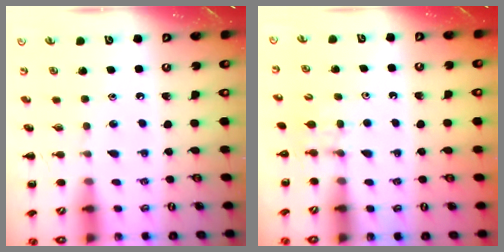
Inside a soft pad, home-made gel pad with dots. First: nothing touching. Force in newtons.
{"total": 3.3, "press": 3.1, "slide": 1.1}